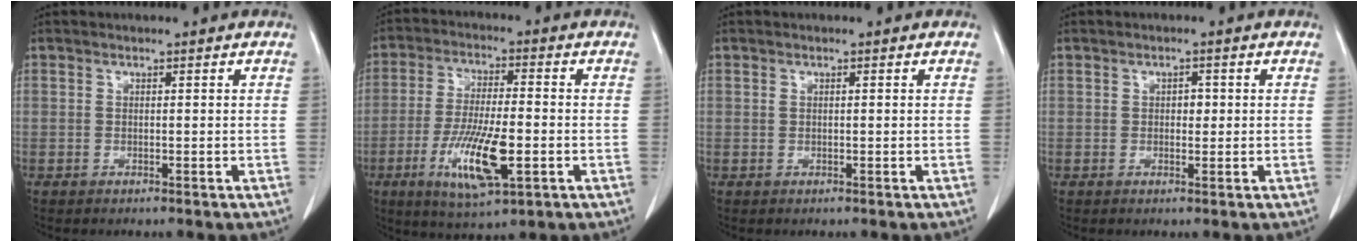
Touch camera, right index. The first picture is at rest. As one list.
[{"total": 12.7, "force": [-3.9, 3.2, 11.6], "torque": [-0.230, -0.014, -0.063]}, {"total": 0.5, "force": [0.1, 0.4, 0.4], "torque": [-0.013, 0.005, 0.002]}, {"total": 2.1, "force": [0.2, 1.3, 1.6], "torque": [-0.029, 0.007, 0.005]}]